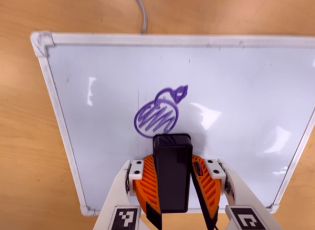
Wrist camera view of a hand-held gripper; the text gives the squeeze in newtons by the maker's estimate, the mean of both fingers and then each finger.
{"total": 14.1, "left": 16.6, "right": 11.7}